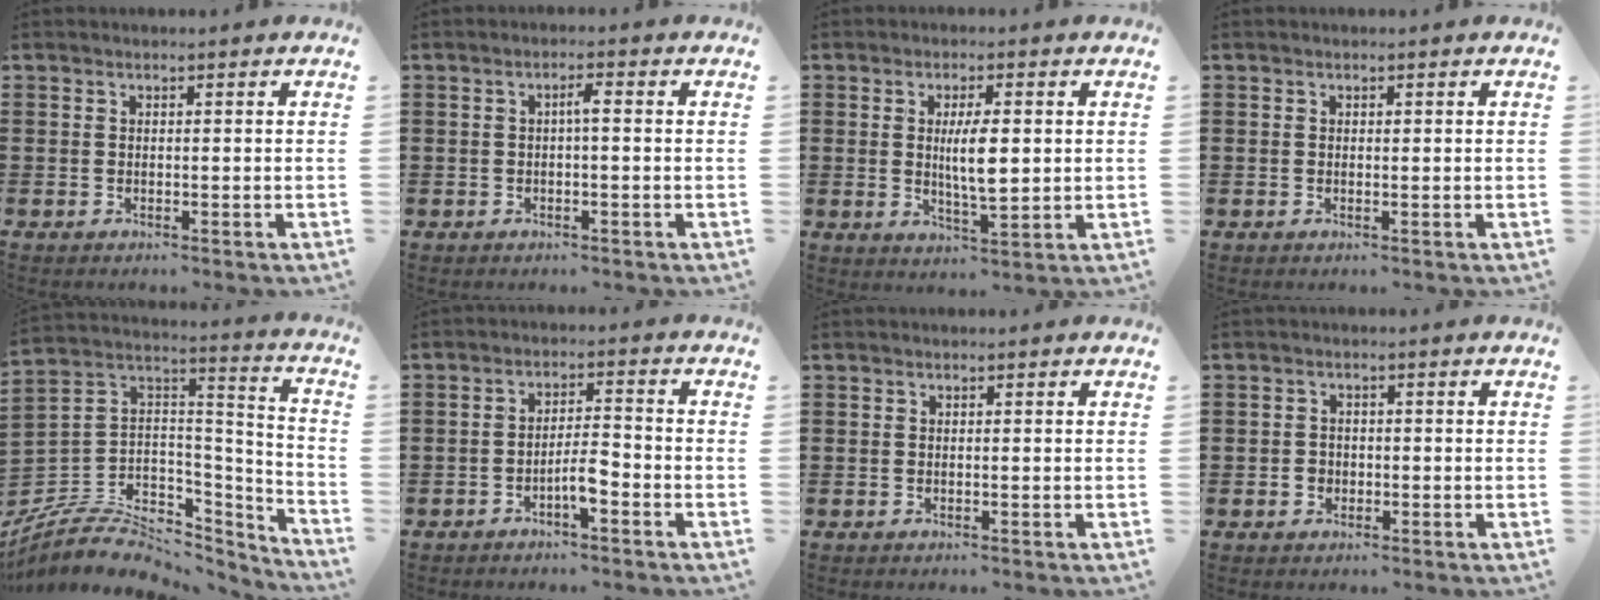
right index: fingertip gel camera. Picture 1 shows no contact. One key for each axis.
{"total": 1.8, "fx": -0.2, "fy": 0.1, "fz": 1.8, "tx": -0.035, "ty": 0.001, "tz": -0.005}
{"total": 6.1, "fx": 0.5, "fy": 1.7, "fz": 5.9, "tx": -0.107, "ty": -0.004, "tz": 0.003}
{"total": 0.0}
{"total": 7.2, "fx": -4.3, "fy": 5.0, "fz": 2.8, "tx": -0.071, "ty": -0.001, "tz": -0.077}
{"total": 4.3, "fx": -2.2, "fy": 1.0, "fz": 3.6, "tx": -0.077, "ty": 0.004, "tz": -0.046}
{"total": 0.0}
{"total": 1.6, "fx": -0.5, "fy": 1.4, "fz": 0.5, "tx": -0.013, "ty": 0.003, "tz": -0.013}